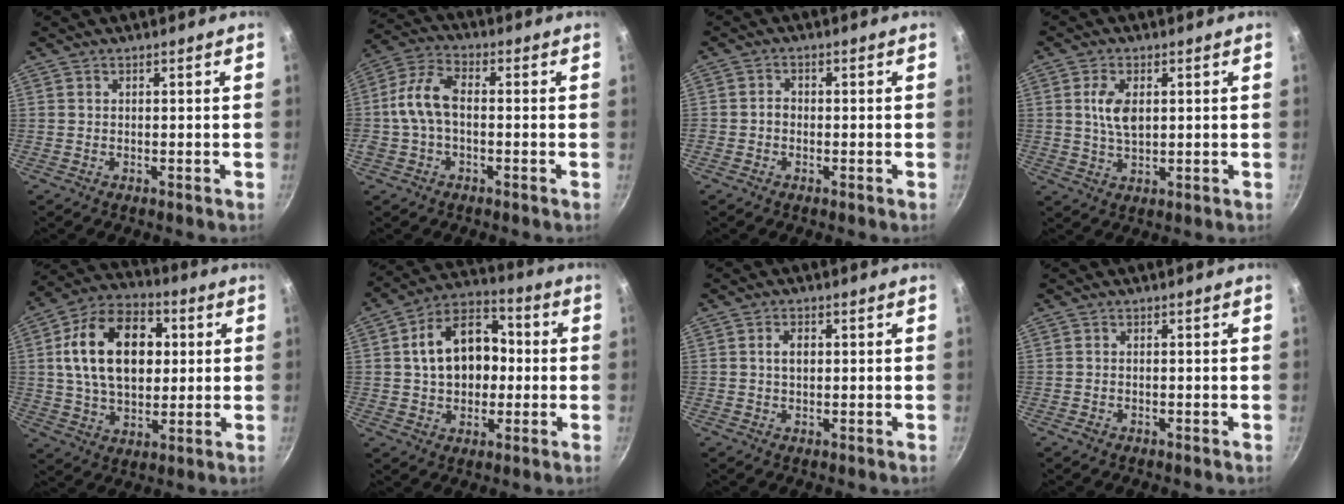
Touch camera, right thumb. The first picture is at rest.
{"total": 8.7, "force": [-0.9, 5.0, 7.0], "torque": [-0.142, 0.032, -0.028]}
{"total": 1.7, "force": [-0.6, 1.4, 0.8], "torque": [-0.010, 0.012, -0.013]}
{"total": 5.9, "force": [1.2, 3.3, 4.8], "torque": [-0.086, -0.004, 0.024]}
{"total": 19.7, "force": [3.6, 13.1, 14.3], "torque": [-0.214, 0.013, 0.051]}
{"total": 15.7, "force": [1.1, 11.3, 10.9], "torque": [-0.143, 0.031, 0.006]}
{"total": 2.5, "force": [0.3, 1.6, 1.8], "torque": [-0.022, 0.004, 0.005]}
{"total": 0.9, "force": [-0.5, 0.6, 0.5], "torque": [-0.013, 0.002, -0.009]}